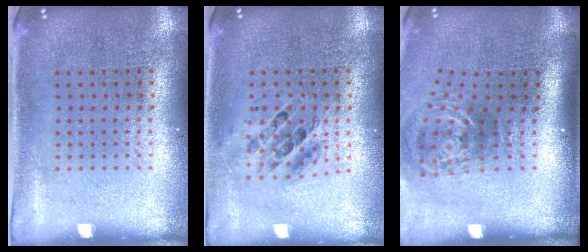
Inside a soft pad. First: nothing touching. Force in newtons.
{"total": 0.8, "press": 0.7, "slide": 0.1}
{"total": 2.2, "press": 1.3, "slide": 1.8}